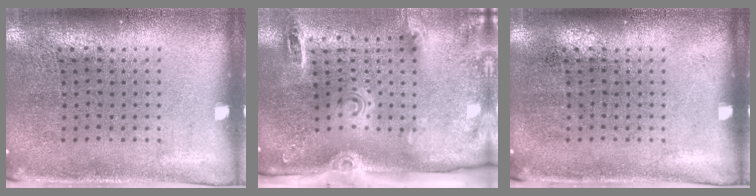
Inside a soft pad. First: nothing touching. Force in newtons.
{"total": 2.9, "press": 2.0, "slide": 2.1}
{"total": 0.0}